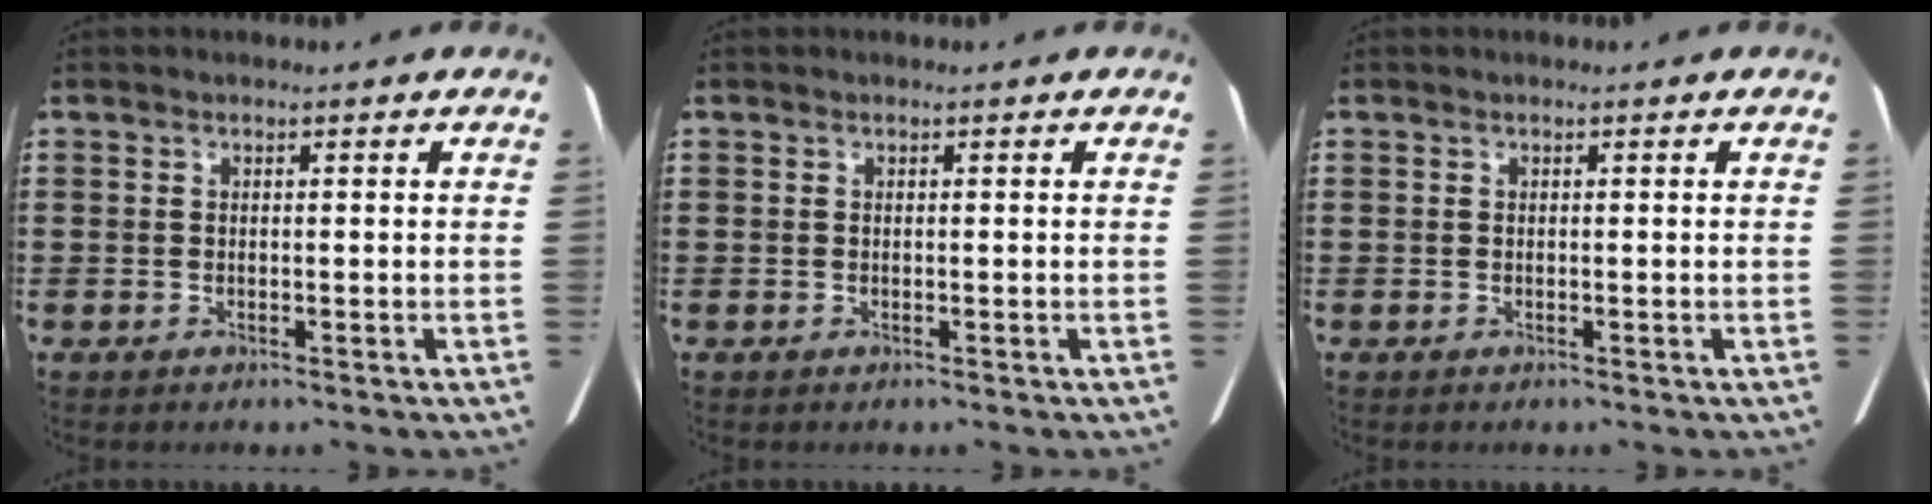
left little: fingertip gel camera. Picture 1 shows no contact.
{"total": 0.0}
{"total": 0.0}